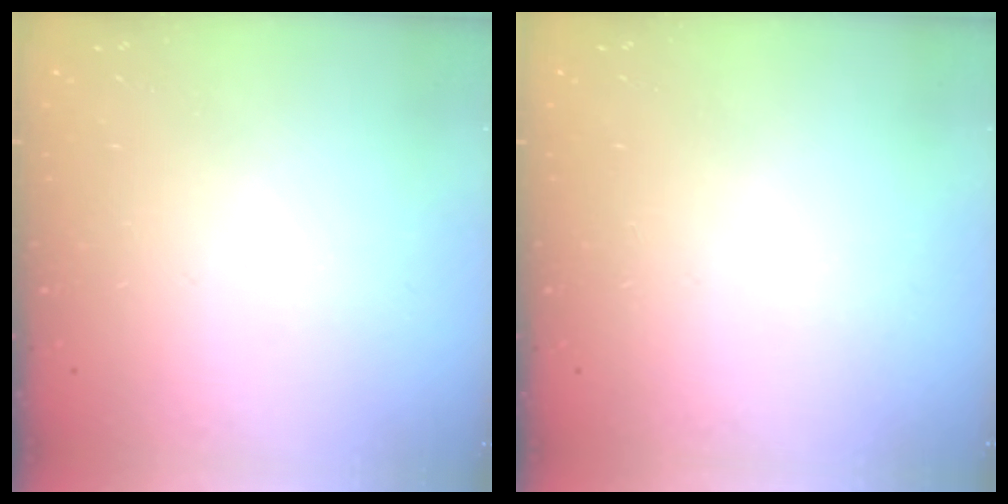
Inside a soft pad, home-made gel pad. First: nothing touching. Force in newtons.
{"total": 0.0}